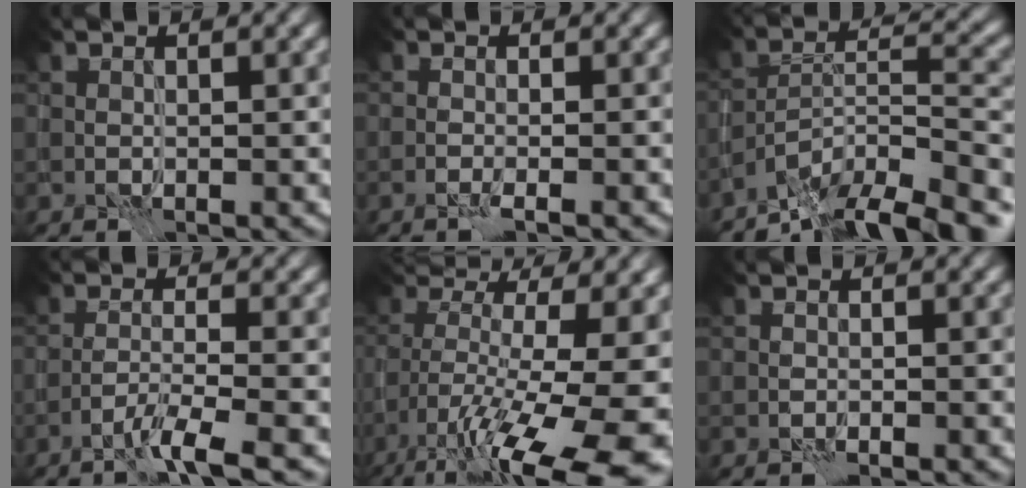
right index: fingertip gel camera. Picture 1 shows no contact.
{"total": 0.9, "force": [-0.9, -0.1, 0.3], "torque": [-0.004, 0.002, -0.019]}
{"total": 11.4, "force": [-9.7, 2.4, 5.4], "torque": [-0.079, 0.017, -0.164]}
{"total": 3.4, "force": [-2.8, -0.2, 2.0], "torque": [-0.033, 0.009, -0.066]}
{"total": 15.8, "force": [-6.3, 4.0, 14.0], "torque": [-0.206, 0.013, -0.094]}
{"total": 0.8, "force": [-0.7, -0.1, -0.2], "torque": [0.003, -0.001, -0.012]}